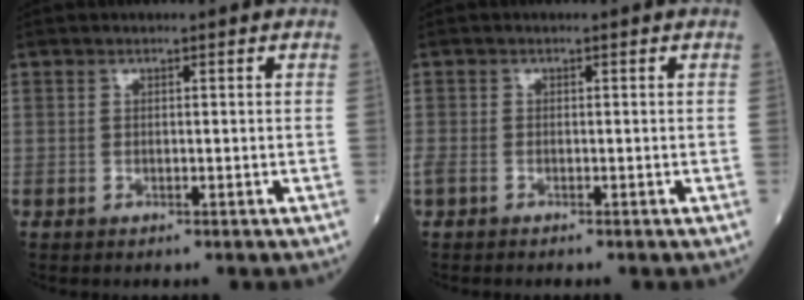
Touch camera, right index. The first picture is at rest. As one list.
[{"total": 2.2, "force": [-1.5, 1.1, 1.0], "torque": [-0.032, -0.005, -0.030]}]